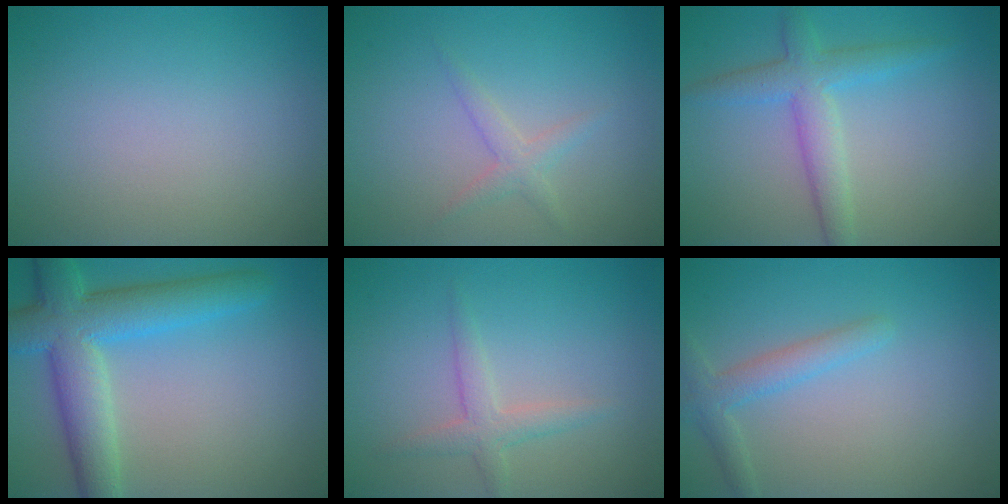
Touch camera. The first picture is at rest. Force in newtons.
{"total": 1.5, "press": 1.5, "slide": 0.1}
{"total": 3.8, "press": 3.8, "slide": 0.2}
{"total": 7.5, "press": 7.5, "slide": 0.4}
{"total": 2.1, "press": 2.1, "slide": 0.1}
{"total": 2.3, "press": 2.3, "slide": 0.1}